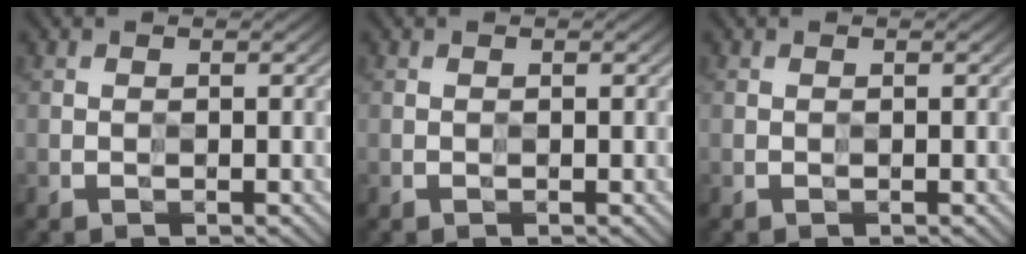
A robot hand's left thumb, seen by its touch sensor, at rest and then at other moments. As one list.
[{"total": 0.0}, {"total": 0.0}]